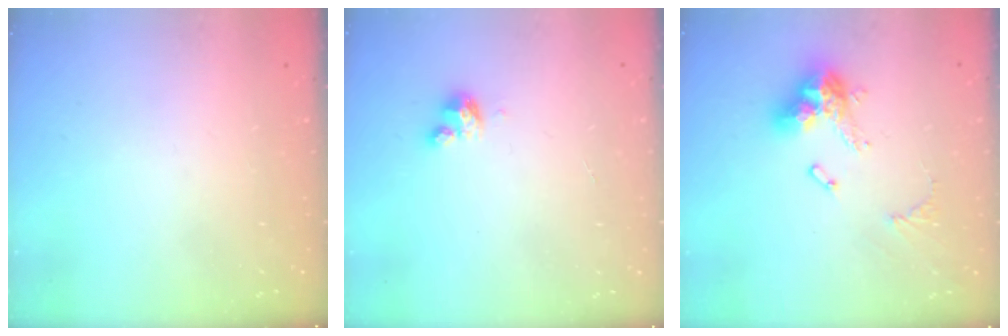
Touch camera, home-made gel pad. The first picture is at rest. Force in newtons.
{"total": 3.3, "press": 3.3, "slide": 0.3}
{"total": 13.4, "press": 13.3, "slide": 1.4}